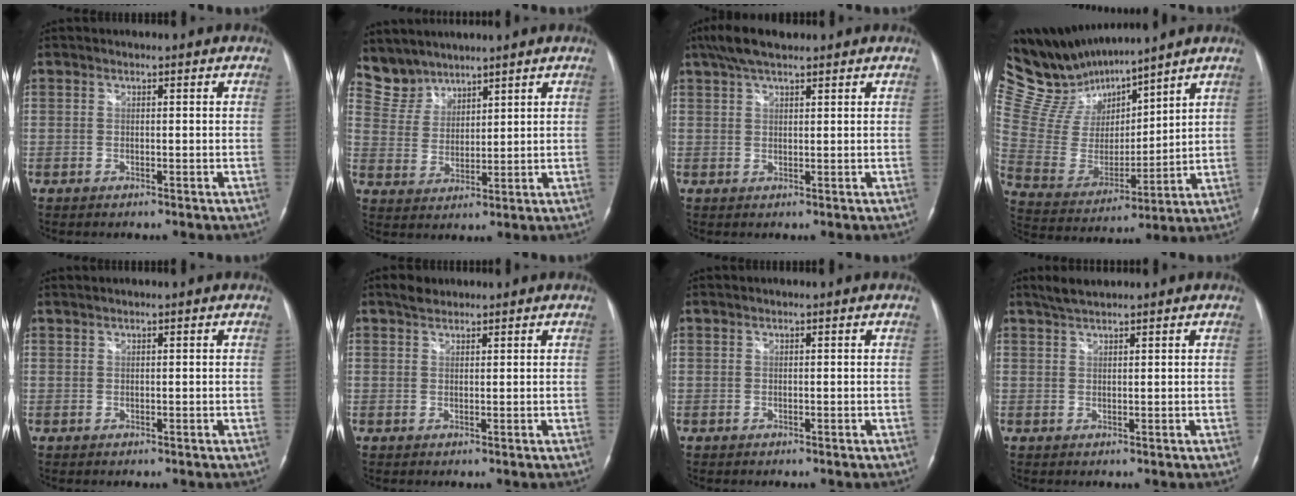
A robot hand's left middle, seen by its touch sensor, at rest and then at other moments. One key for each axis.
{"total": 5.9, "fx": 5.5, "fy": 2.1, "fz": -0.4, "tx": 0.000, "ty": 0.012, "tz": 0.125}
{"total": 5.9, "fx": 4.6, "fy": 1.4, "fz": 3.4, "tx": -0.071, "ty": 0.024, "tz": 0.086}
{"total": 14.3, "fx": 13.6, "fy": 2.4, "fz": 4.0, "tx": -0.099, "ty": 0.006, "tz": 0.277}
{"total": 0.7, "fx": 0.7, "fy": -0.1, "fz": 0.2, "tx": -0.006, "ty": 0.008, "tz": 0.019}
{"total": 1.9, "fx": 1.7, "fy": 0.9, "fz": 0.4, "tx": -0.013, "ty": 0.007, "tz": 0.029}
{"total": 0.0}
{"total": 2.6, "fx": 2.4, "fy": 0.1, "fz": 1.1, "tx": -0.027, "ty": 0.006, "tz": 0.049}